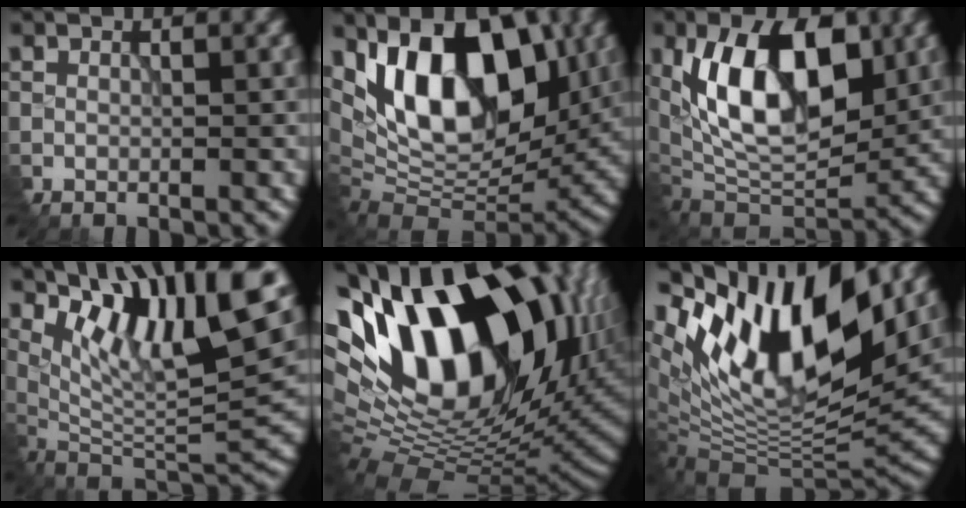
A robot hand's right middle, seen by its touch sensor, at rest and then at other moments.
{"total": 13.8, "force": [3.9, 7.6, 10.9], "torque": [-0.168, 0.010, 0.056]}
{"total": 11.8, "force": [2.2, 6.4, 9.7], "torque": [-0.147, 0.003, 0.028]}
{"total": 13.3, "force": [6.7, 4.1, 10.8], "torque": [-0.186, 0.015, 0.125]}
{"total": 20.2, "force": [3.5, 12.1, 15.8], "torque": [-0.289, 0.006, 0.071]}
{"total": 15.7, "force": [5.3, 8.1, 12.3], "torque": [-0.223, 0.019, 0.087]}